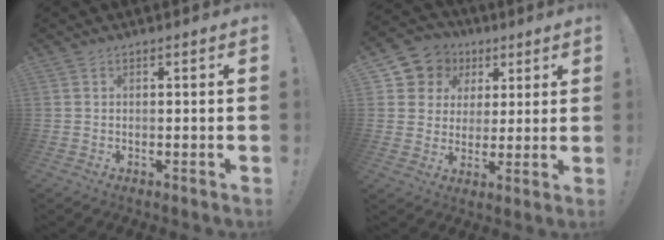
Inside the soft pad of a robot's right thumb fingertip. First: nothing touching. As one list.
[{"total": 9.1, "force": [3.1, 8.3, 2.0], "torque": [-0.024, -0.022, 0.065]}]